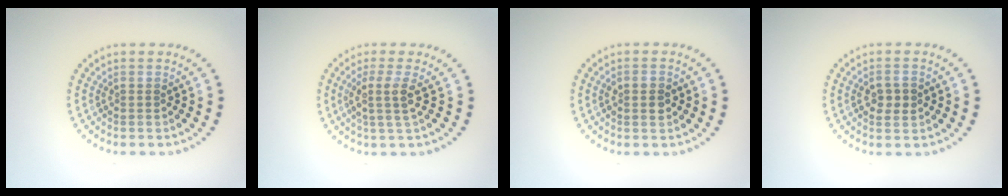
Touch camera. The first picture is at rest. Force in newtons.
{"total": 2.4, "press": 1.8, "slide": 1.5}
{"total": 1.4, "press": 1.4, "slide": 0.1}
{"total": 2.2, "press": 2.2, "slide": 0.2}